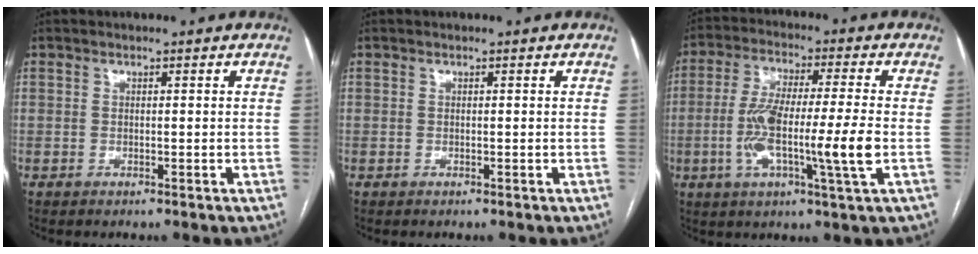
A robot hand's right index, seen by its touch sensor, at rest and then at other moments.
{"total": 0.0}
{"total": 12.8, "force": [-2.5, 0.2, 12.6], "torque": [-0.241, -0.003, -0.052]}